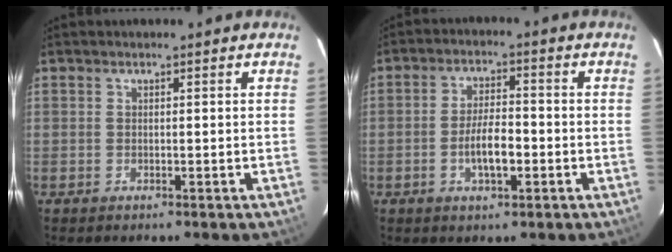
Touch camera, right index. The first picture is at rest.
{"total": 6.3, "force": [-2.1, 2.2, 5.5], "torque": [-0.106, 0.001, -0.033]}